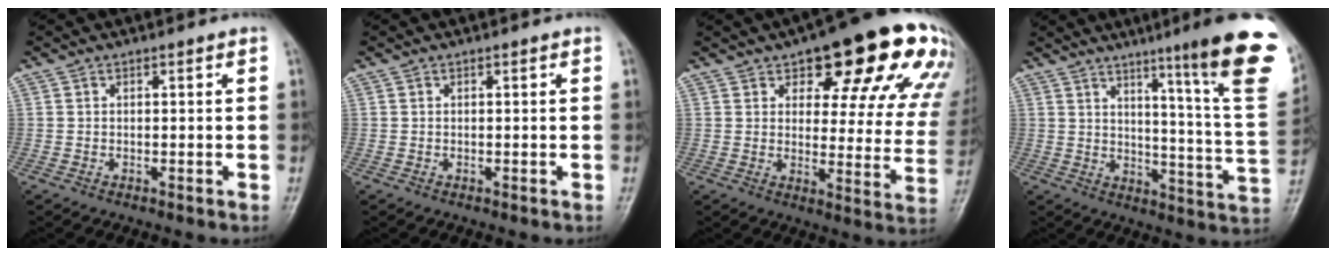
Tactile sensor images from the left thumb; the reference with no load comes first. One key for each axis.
{"total": 0.0}
{"total": 24.7, "fx": 12.9, "fy": 9.0, "fz": 19.1, "tx": -0.206, "ty": -0.017, "tz": 0.156}
{"total": 21.4, "fx": 12.0, "fy": 0.9, "fz": 17.7, "tx": -0.212, "ty": -0.070, "tz": 0.156}